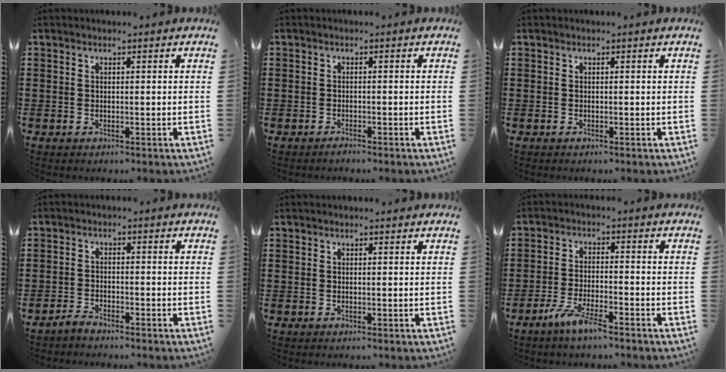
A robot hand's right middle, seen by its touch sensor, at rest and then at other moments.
{"total": 0.8, "force": [-0.8, 0.1, 0.2], "torque": [-0.005, -0.001, -0.016]}
{"total": 0.0}
{"total": 2.0, "force": [-1.9, 0.2, 0.5], "torque": [-0.020, 0.000, -0.041]}
{"total": 0.0}
{"total": 4.9, "force": [-3.6, 0.5, 3.3], "torque": [-0.073, -0.008, -0.067]}